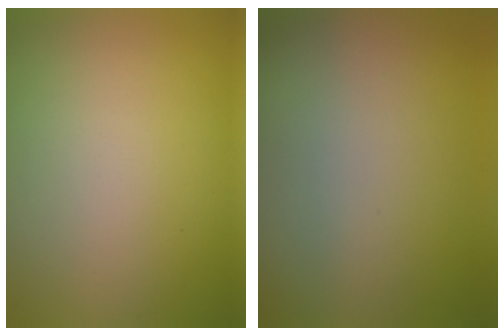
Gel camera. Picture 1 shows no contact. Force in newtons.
{"total": 0.0}